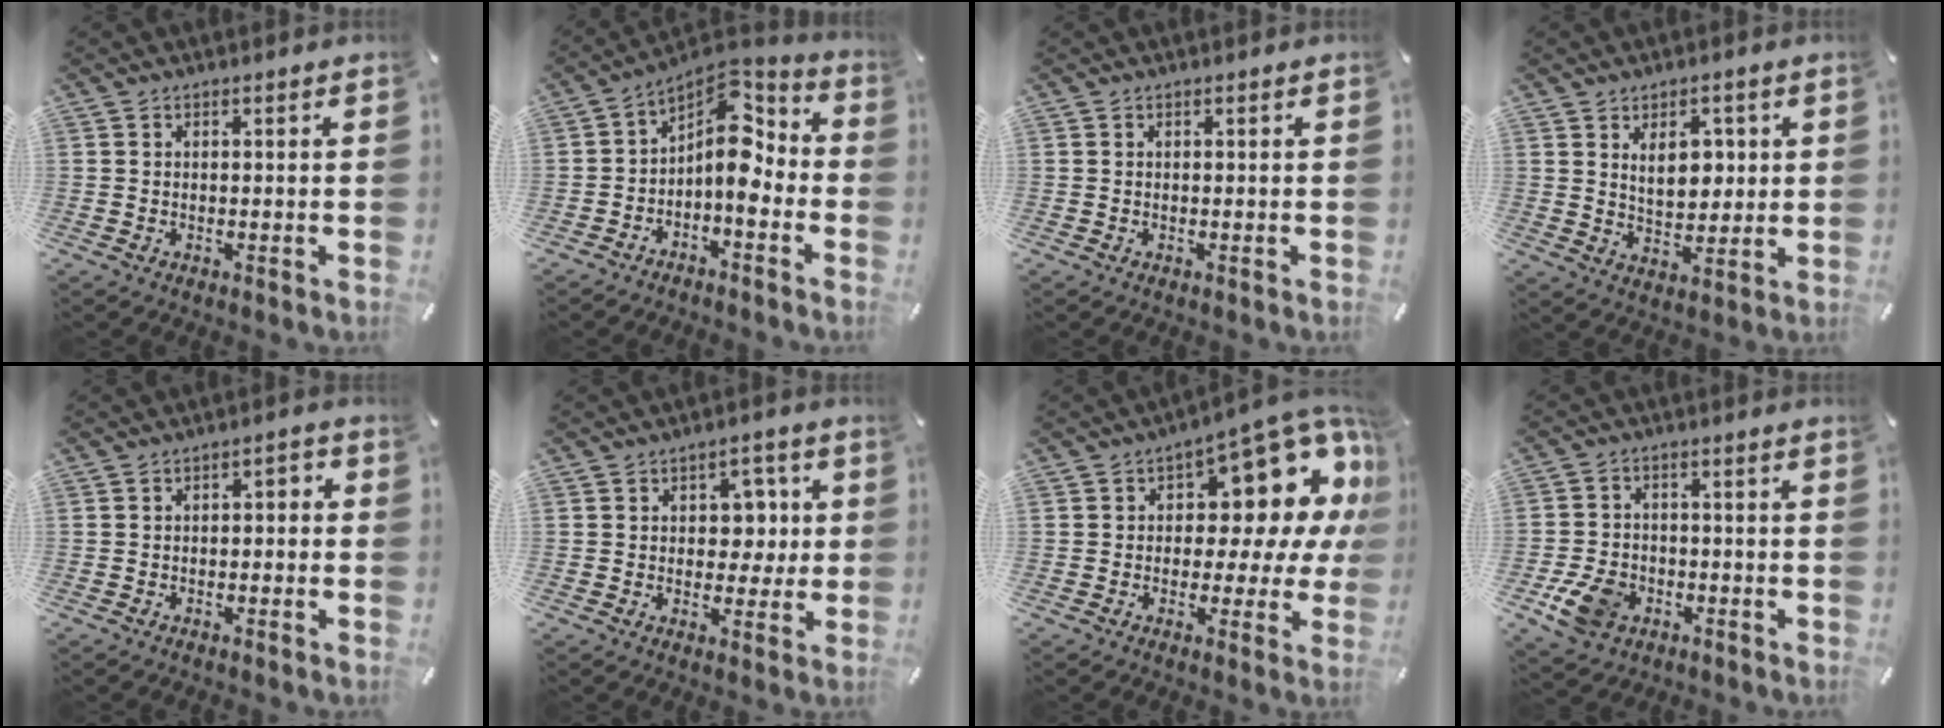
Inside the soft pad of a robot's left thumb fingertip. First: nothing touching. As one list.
[{"total": 9.9, "force": [0.6, 6.1, 7.7], "torque": [-0.111, -0.028, 0.006]}, {"total": 0.0}, {"total": 8.3, "force": [2.8, 5.4, 5.6], "torque": [-0.084, -0.001, 0.044]}, {"total": 2.4, "force": [-1.6, 1.3, 1.2], "torque": [-0.021, 0.015, -0.034]}, {"total": 7.5, "force": [1.0, 6.0, 4.4], "torque": [-0.041, -0.004, 0.010]}, {"total": 14.0, "force": [7.4, 6.6, 9.8], "torque": [-0.117, -0.076, 0.119]}, {"total": 9.0, "force": [-3.7, 6.8, 4.5], "torque": [-0.107, 0.019, -0.068]}]